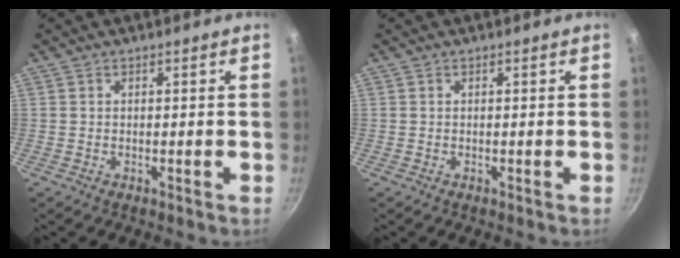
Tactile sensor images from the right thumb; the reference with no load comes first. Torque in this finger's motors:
{"motor_torque": [-0.23, 0.19, 0.14, 0.13, 0.03]}